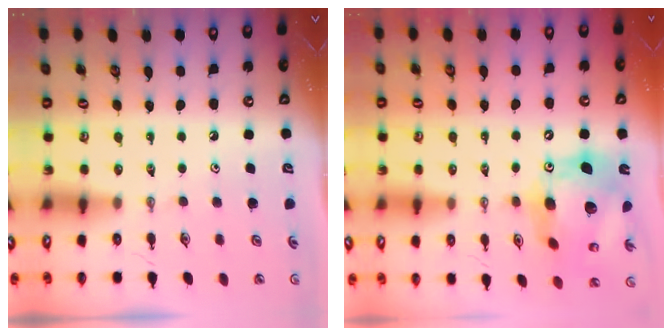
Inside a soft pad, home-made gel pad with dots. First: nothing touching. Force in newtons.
{"total": 18.7, "press": 18.6, "slide": 2.0}